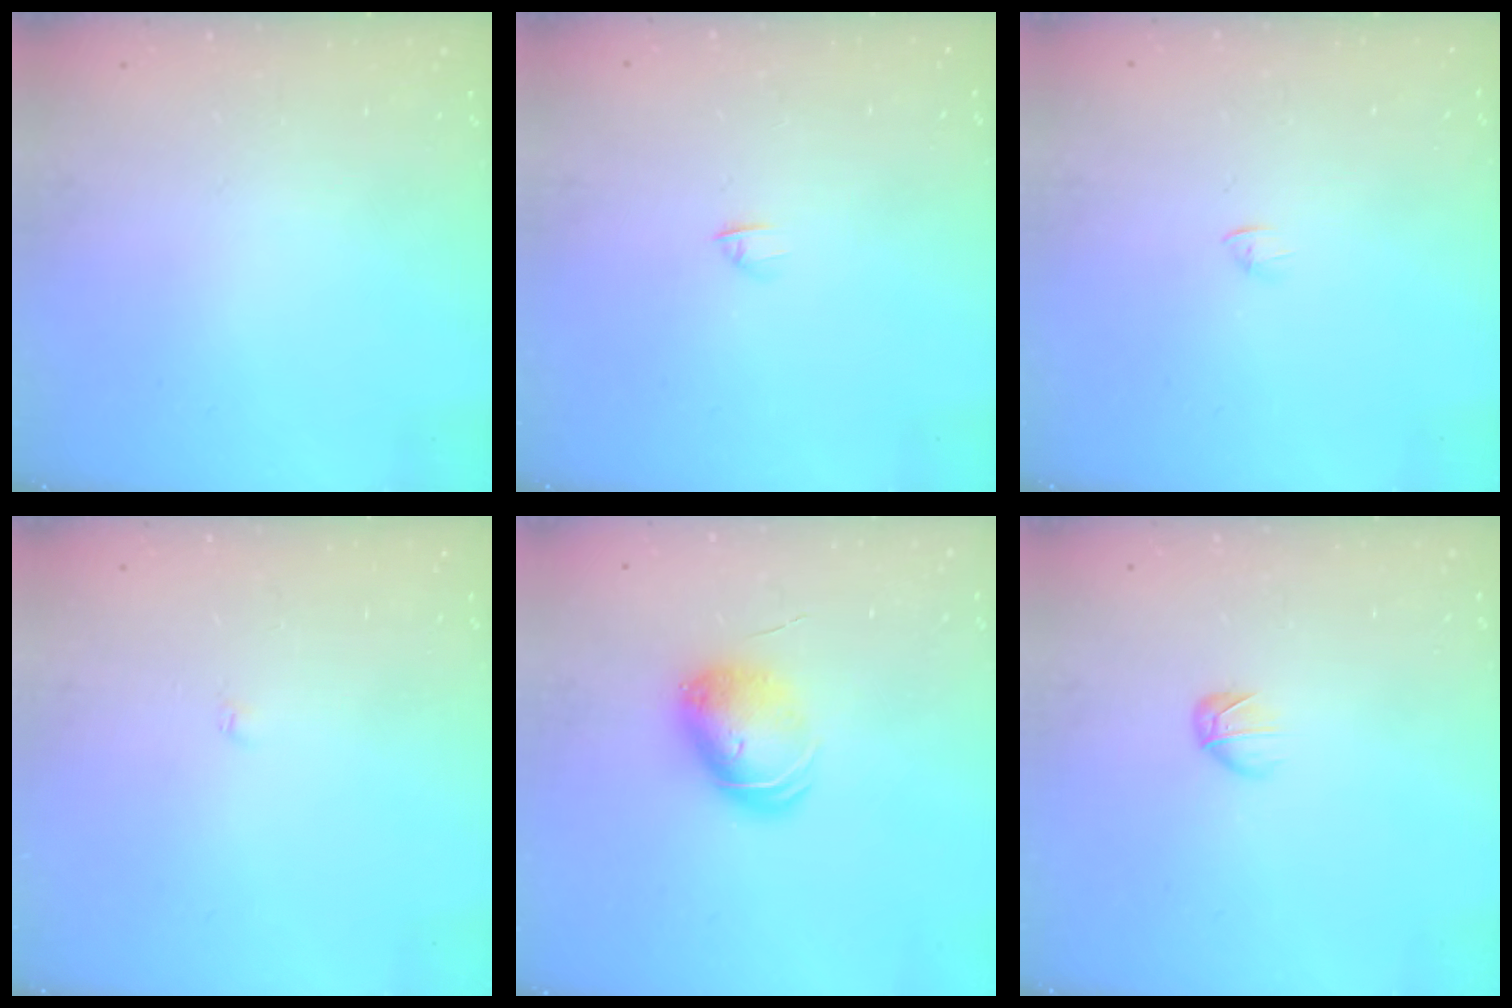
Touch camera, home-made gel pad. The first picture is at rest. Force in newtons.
{"total": 1.6, "press": 1.5, "slide": 0.4}
{"total": 1.4, "press": 1.3, "slide": 0.4}
{"total": 1.9, "press": 1.9, "slide": 0.3}
{"total": 9.0, "press": 9.0, "slide": 0.7}
{"total": 3.5, "press": 3.4, "slide": 1.0}